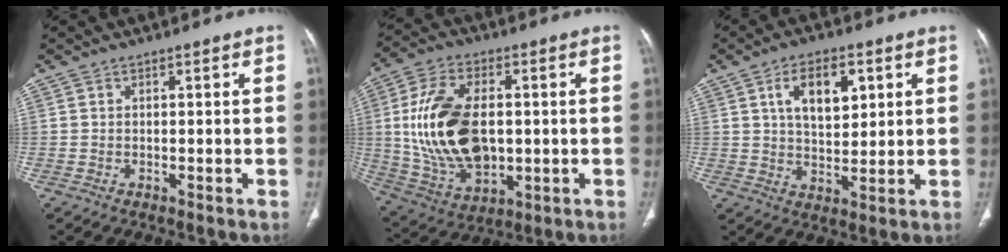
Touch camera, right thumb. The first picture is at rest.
{"total": 19.9, "force": [0.8, 11.9, 16.0], "torque": [-0.301, -0.007, 0.030]}
{"total": 9.8, "force": [3.6, 5.3, 7.4], "torque": [-0.096, -0.011, 0.061]}